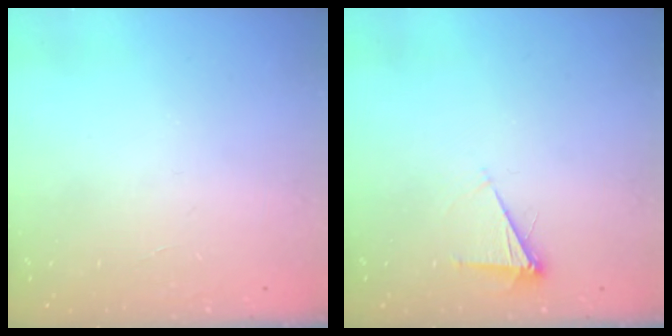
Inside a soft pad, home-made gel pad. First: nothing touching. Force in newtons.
{"total": 5.4, "press": 5.4, "slide": 0.7}